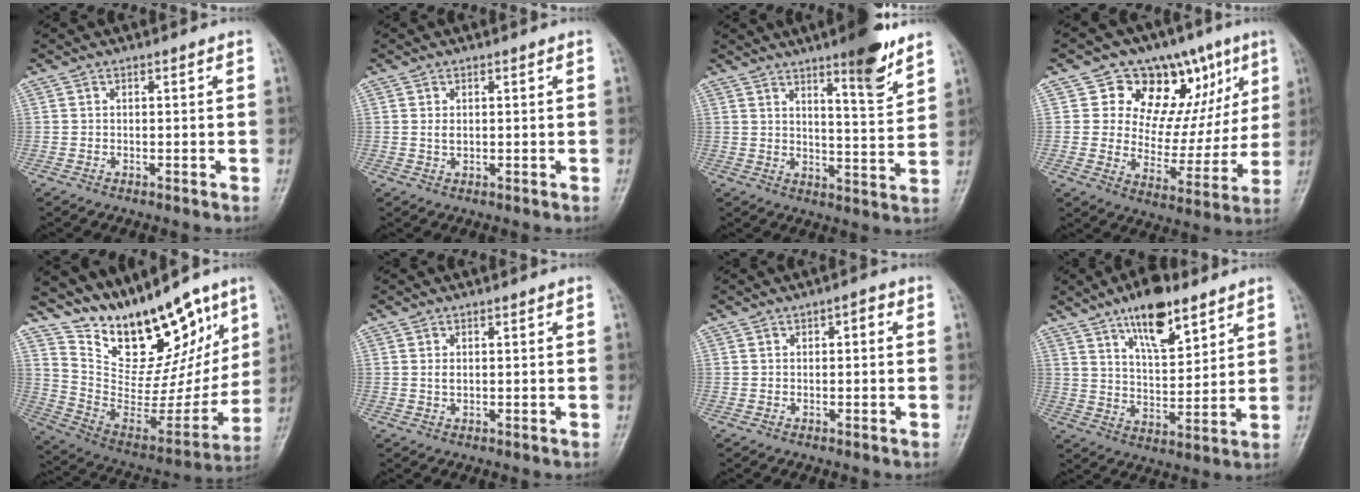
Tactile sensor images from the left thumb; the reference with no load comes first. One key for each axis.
{"total": 1.4, "fx": 0.5, "fy": 0.9, "fz": 1.0, "tx": -0.017, "ty": -0.002, "tz": 0.012}
{"total": 10.5, "fx": 7.2, "fy": 1.8, "fz": 7.5, "tx": -0.095, "ty": -0.052, "tz": 0.107}
{"total": 18.9, "fx": 9.0, "fy": 12.3, "fz": 11.1, "tx": -0.080, "ty": -0.026, "tz": 0.140}
{"total": 23.8, "fx": 16.8, "fy": 11.0, "fz": 12.9, "tx": -0.142, "ty": -0.088, "tz": 0.291}
{"total": 1.2, "fx": 0.4, "fy": 0.8, "fz": 0.9, "tx": -0.016, "ty": -0.001, "tz": 0.011}
{"total": 1.8, "fx": 0.5, "fy": 1.0, "fz": 1.4, "tx": -0.010, "ty": 0.004, "tz": 0.004}
{"total": 12.9, "fx": 8.1, "fy": 5.0, "fz": 8.6, "tx": -0.116, "ty": -0.047, "tz": 0.138}